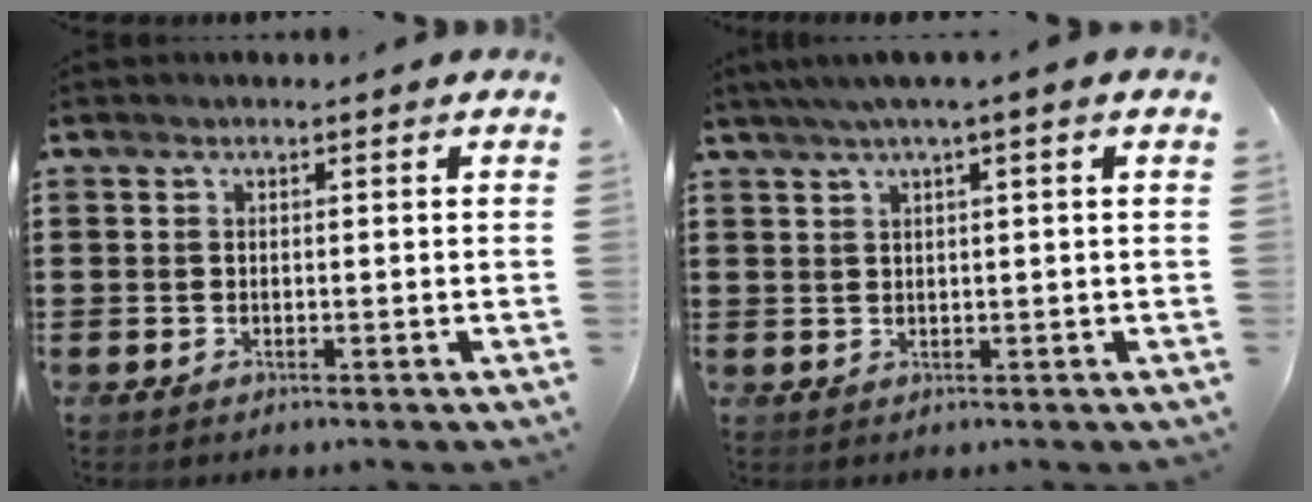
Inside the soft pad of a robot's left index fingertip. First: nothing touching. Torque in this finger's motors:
{"motor_torque": [2.04, -0.10, 0.59, 0.15]}